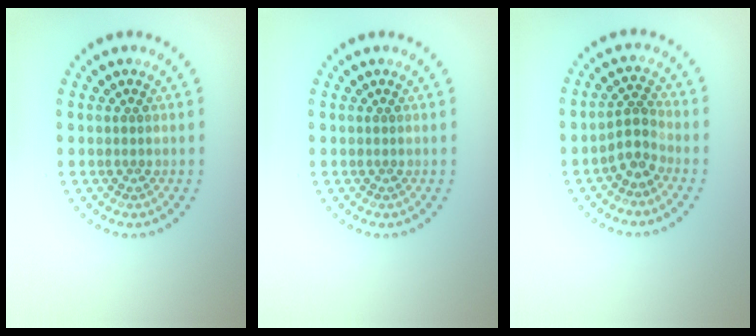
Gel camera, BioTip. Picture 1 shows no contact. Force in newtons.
{"total": 0.0}
{"total": 2.5, "press": 1.8, "slide": 1.8}